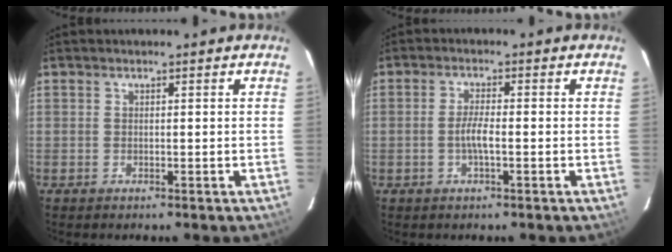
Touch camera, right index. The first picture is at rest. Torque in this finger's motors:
{"motor_torque": [0.35, 0.09, 0.41, 0.08]}